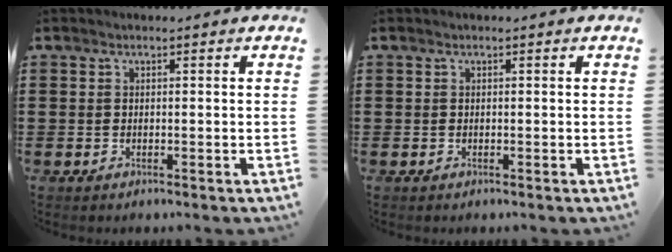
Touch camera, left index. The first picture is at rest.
{"total": 0.0}